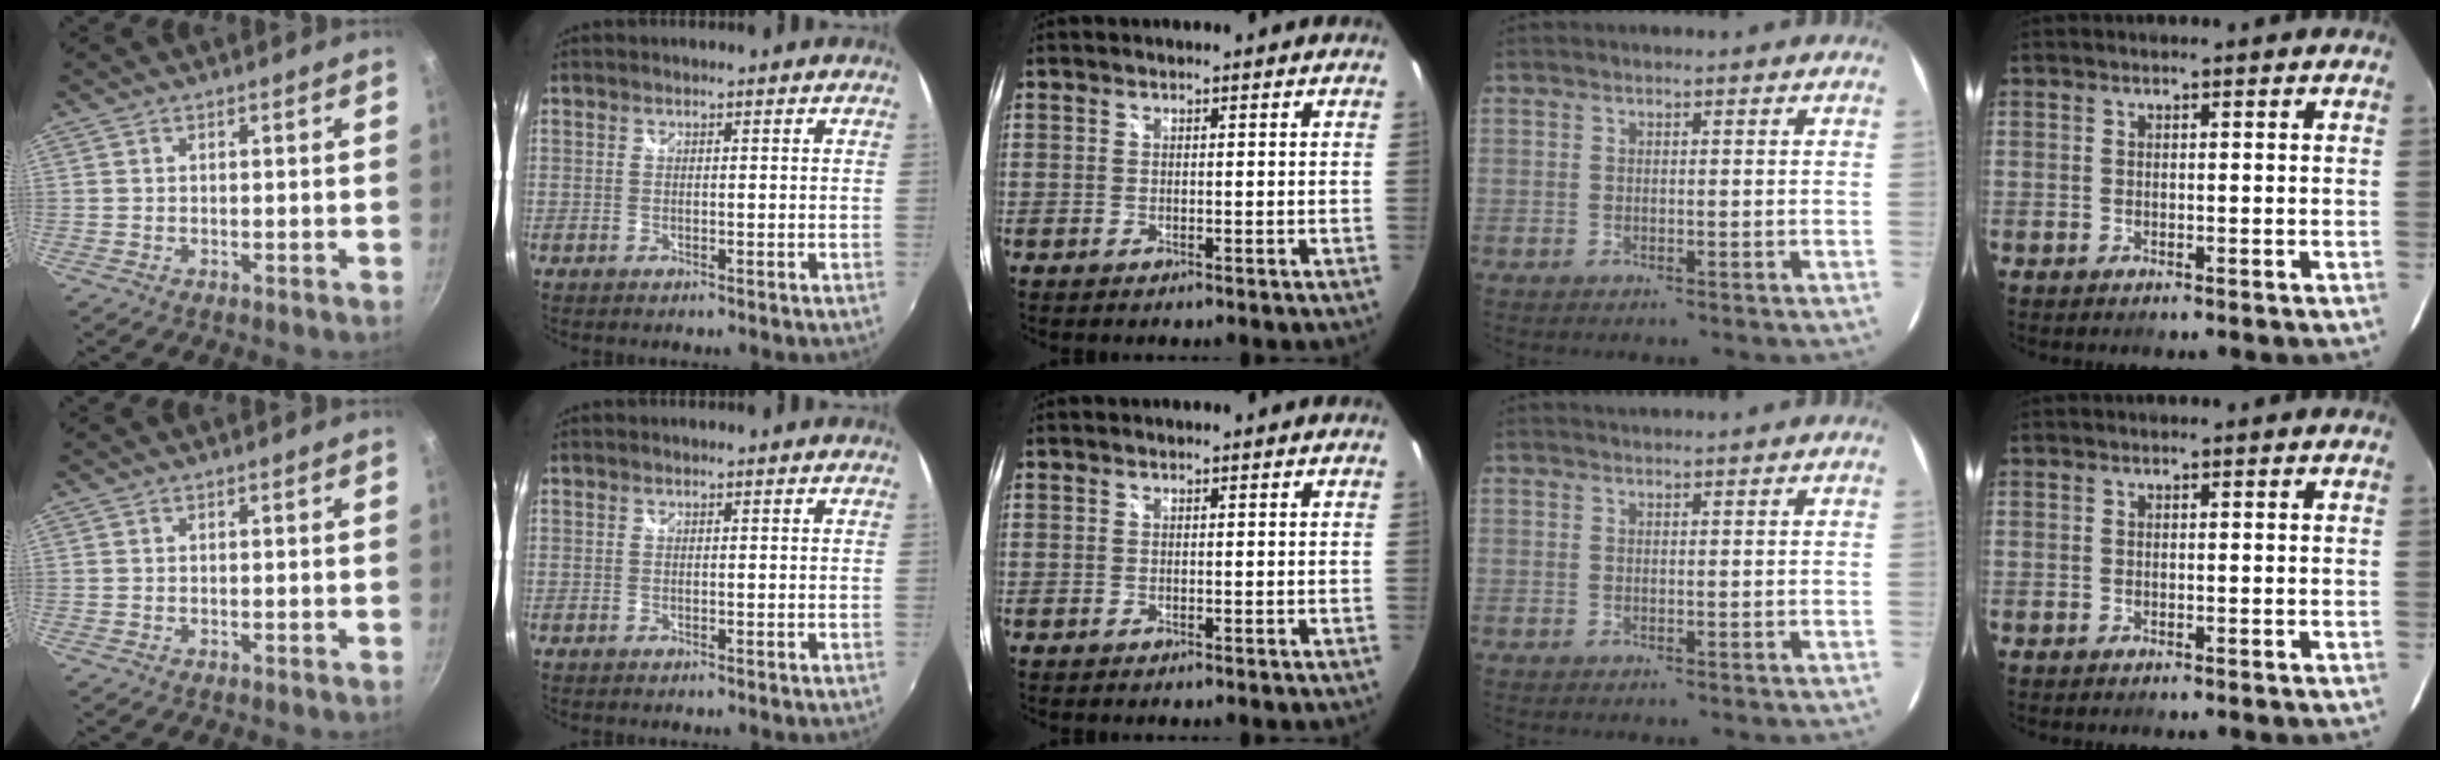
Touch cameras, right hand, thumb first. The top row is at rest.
{"ring": {"total": 1.0, "force": [1.0, -0.2, 0.2], "torque": [-0.009, -0.002, 0.017]}}